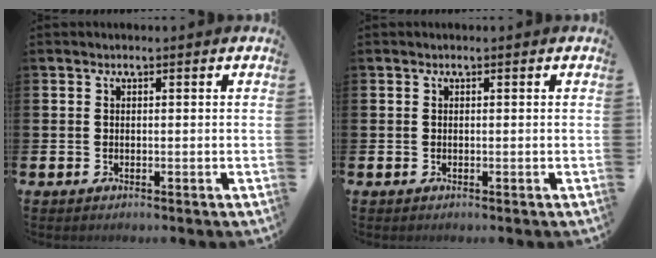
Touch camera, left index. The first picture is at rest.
{"total": 0.0}